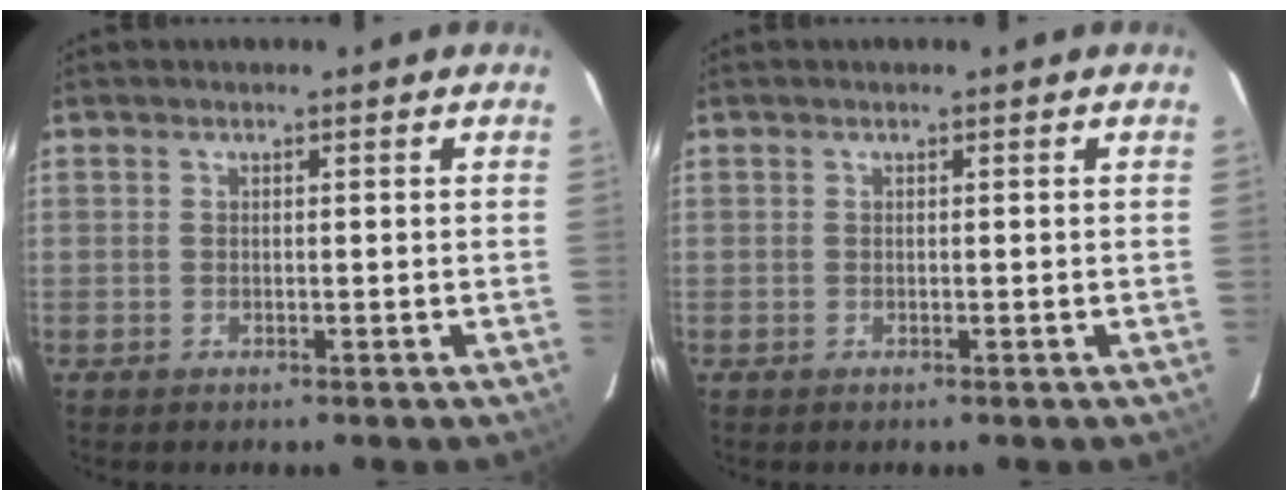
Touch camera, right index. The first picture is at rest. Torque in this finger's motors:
{"motor_torque": [-0.08, -0.08, 0.10, 0.00]}